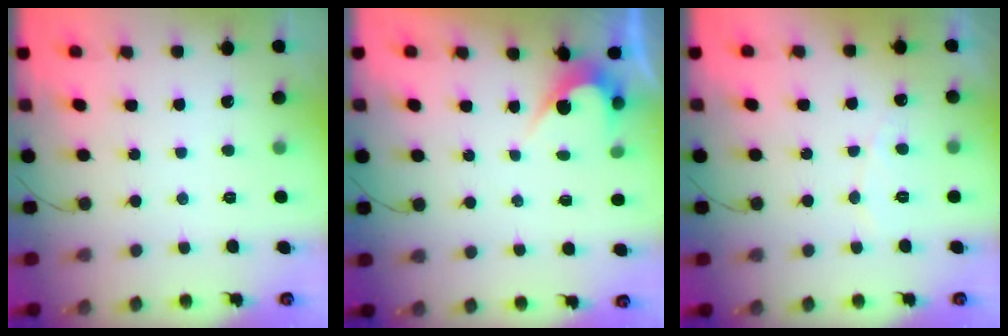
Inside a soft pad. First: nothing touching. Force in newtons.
{"total": 2.4, "press": 2.4, "slide": 0.1}
{"total": 4.1, "press": 4.1, "slide": 0.3}